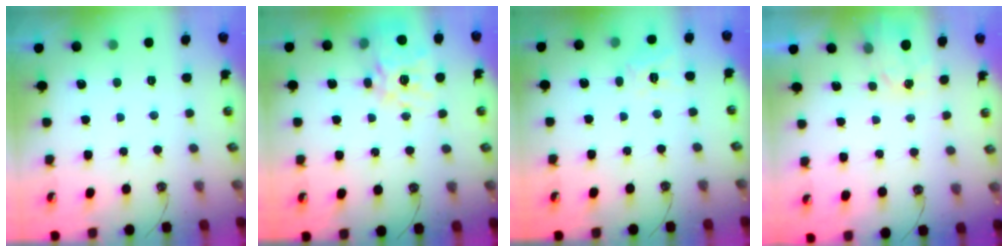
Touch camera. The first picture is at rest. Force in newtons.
{"total": 16.9, "press": 16.9, "slide": 1.5}
{"total": 8.4, "press": 8.4, "slide": 0.4}
{"total": 2.6, "press": 2.6, "slide": 0.3}